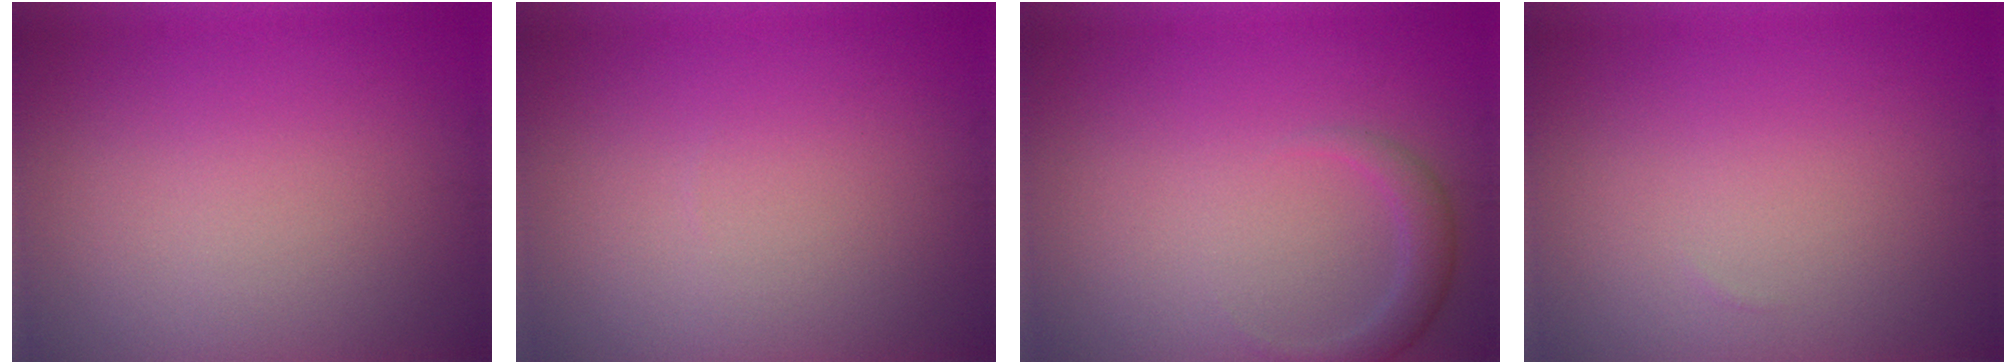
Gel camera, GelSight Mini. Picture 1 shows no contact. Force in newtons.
{"total": 0.0}
{"total": 1.9, "press": 1.9, "slide": 0.1}
{"total": 0.0}